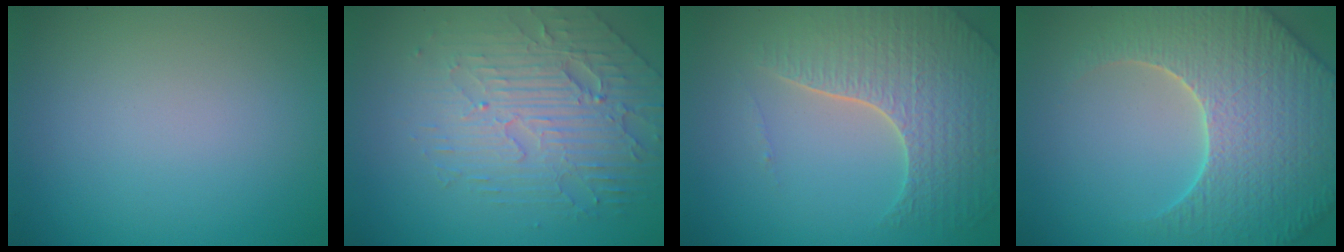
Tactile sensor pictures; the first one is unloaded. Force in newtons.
{"total": 5.2, "press": 4.2, "slide": 3.0}
{"total": 6.4, "press": 5.0, "slide": 4.0}
{"total": 7.7, "press": 7.4, "slide": 2.0}